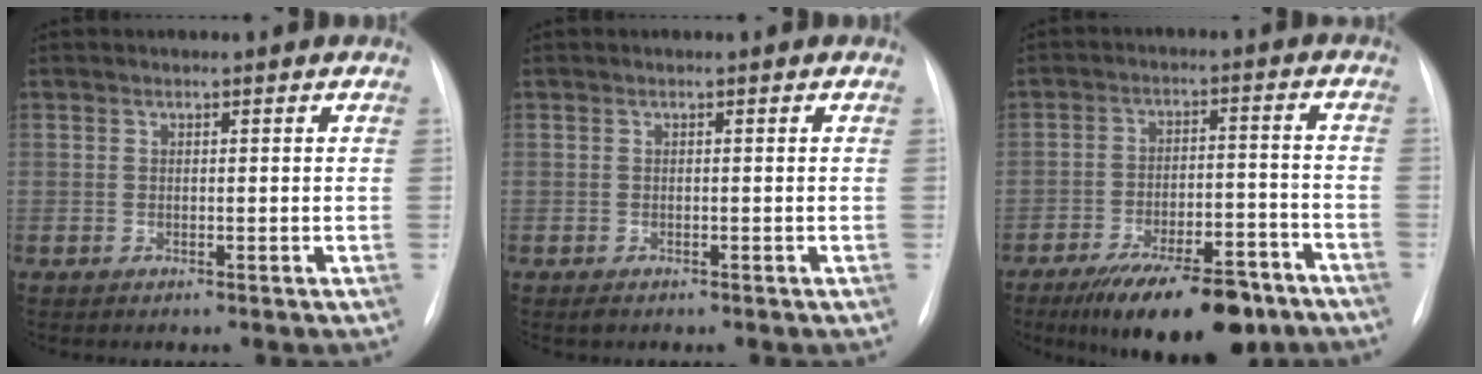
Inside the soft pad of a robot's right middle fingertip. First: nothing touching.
{"total": 0.8, "force": [-0.5, 0.4, 0.4], "torque": [-0.008, -0.001, -0.005]}
{"total": 15.5, "force": [-11.4, 5.1, 9.3], "torque": [-0.121, 0.013, -0.176]}